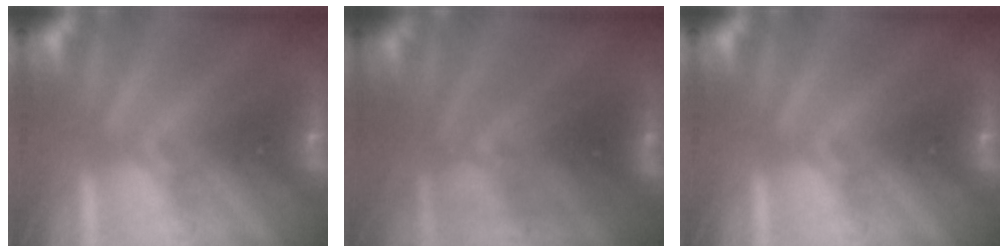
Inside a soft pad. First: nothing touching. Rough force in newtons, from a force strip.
{"total": 2.8}
{"total": 0.0}